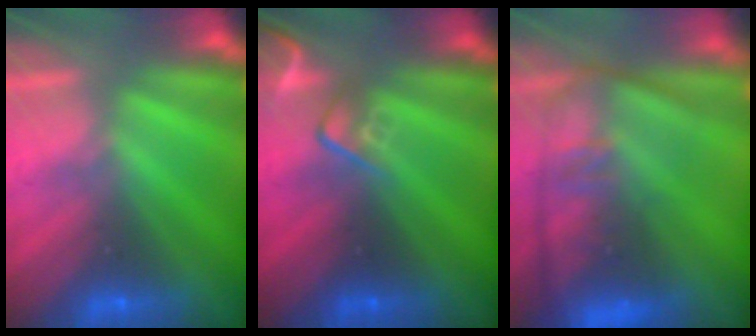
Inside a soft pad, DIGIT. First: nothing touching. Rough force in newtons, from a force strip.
{"total": 2.6}
{"total": 8.0}